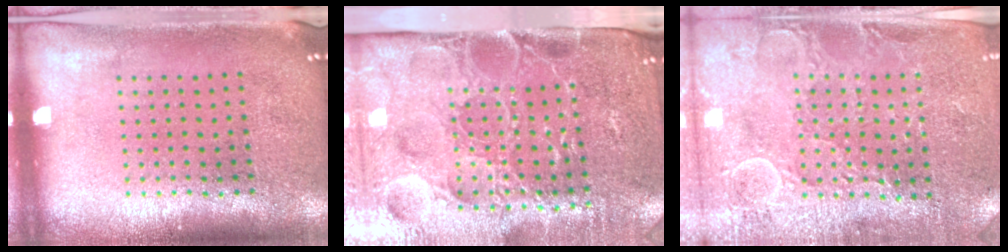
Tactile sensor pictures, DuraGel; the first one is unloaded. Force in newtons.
{"total": 5.0, "press": 4.2, "slide": 2.6}
{"total": 2.9, "press": 2.9, "slide": 0.4}